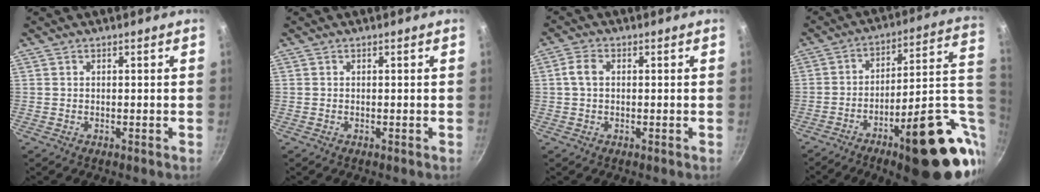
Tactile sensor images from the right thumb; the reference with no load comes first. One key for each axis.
{"total": 0.0}
{"total": 3.2, "fx": 0.3, "fy": 2.2, "fz": 2.3, "tx": -0.048, "ty": 0.010, "tz": 0.002}
{"total": 26.9, "fx": -5.5, "fy": 10.0, "fz": 24.3, "tx": -0.297, "ty": 0.012, "tz": -0.067}